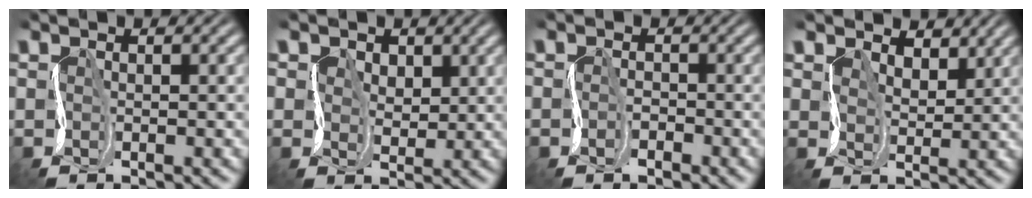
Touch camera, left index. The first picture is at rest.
{"total": 6.6, "force": [3.3, 4.9, 2.8], "torque": [-0.054, 0.024, 0.028]}
{"total": 1.7, "force": [-0.9, 1.4, 0.1], "torque": [0.006, 0.006, -0.028]}
{"total": 4.4, "force": [3.3, 2.6, 1.4], "torque": [-0.041, 0.009, 0.037]}